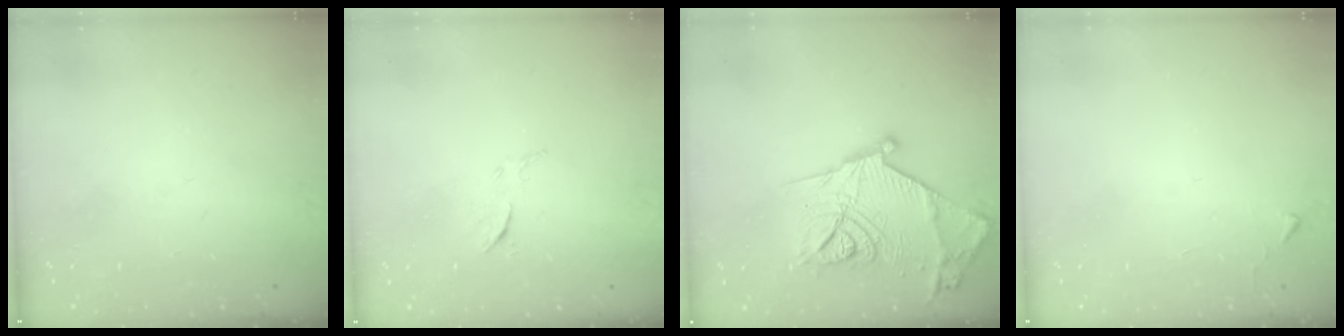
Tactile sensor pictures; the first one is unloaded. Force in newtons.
{"total": 6.7, "press": 6.7, "slide": 0.3}
{"total": 22.3, "press": 22.3, "slide": 1.1}
{"total": 2.7, "press": 2.6, "slide": 0.4}